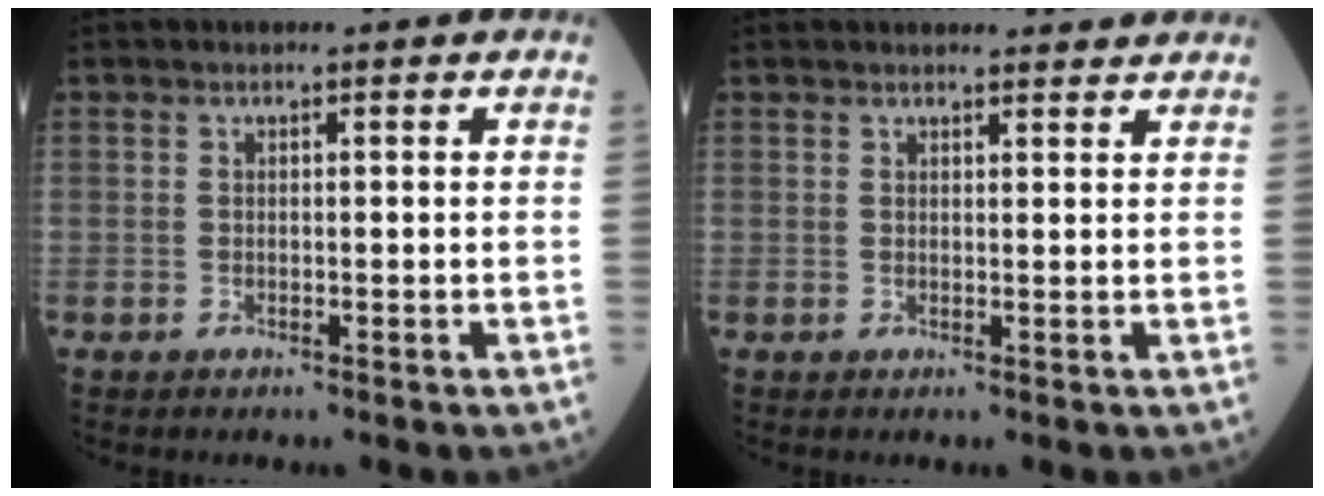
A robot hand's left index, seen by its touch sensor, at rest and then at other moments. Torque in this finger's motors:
{"motor_torque": [0.31, -0.31, 0.06, 0.02]}